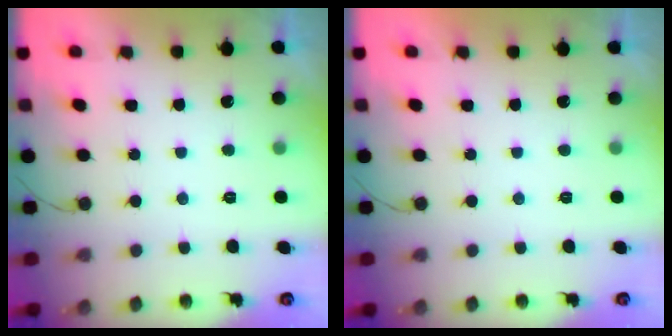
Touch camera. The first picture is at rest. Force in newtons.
{"total": 1.8, "press": 1.8, "slide": 0.0}